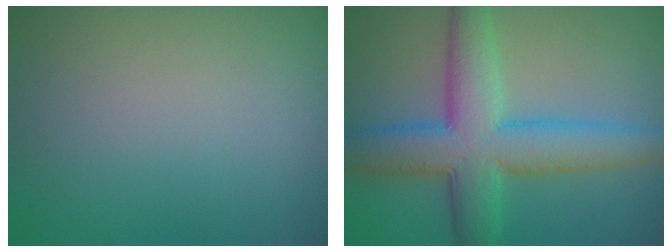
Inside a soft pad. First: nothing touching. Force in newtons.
{"total": 8.2, "press": 8.2, "slide": 0.0}